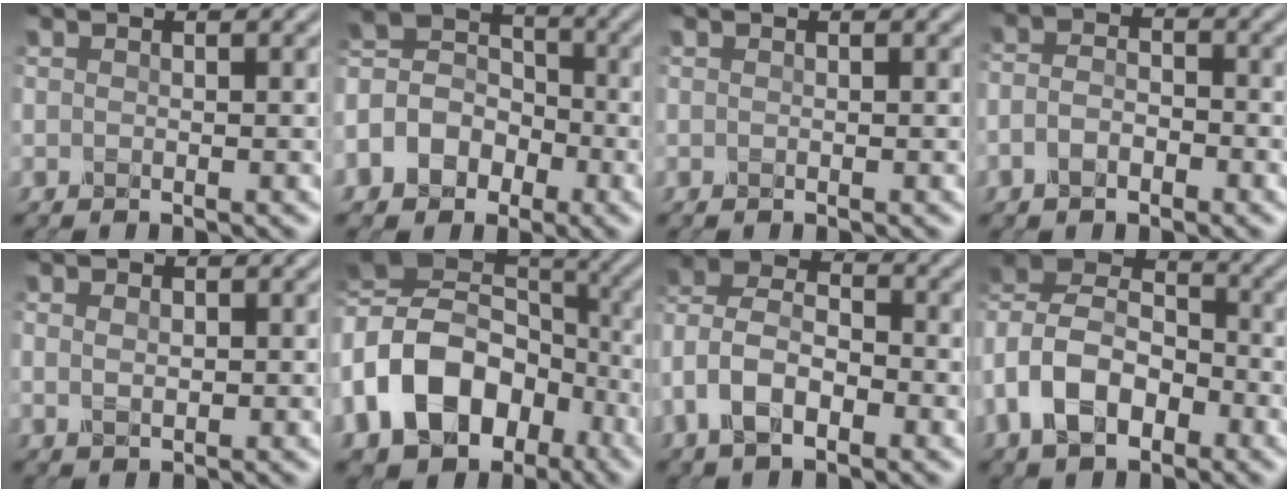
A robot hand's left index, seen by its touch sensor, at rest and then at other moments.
{"total": 6.5, "force": [-2.8, 5.2, 2.7], "torque": [-0.052, 0.011, -0.068]}
{"total": 0.0}
{"total": 2.4, "force": [-1.2, 1.5, 1.5], "torque": [-0.031, 0.005, -0.031]}
{"total": 1.4, "force": [0.3, 1.0, 0.9], "torque": [-0.014, 0.004, 0.006]}
{"total": 15.1, "force": [-4.3, 11.4, 9.0], "torque": [-0.190, -0.009, -0.081]}
{"total": 6.6, "force": [-2.1, 4.1, 4.7], "torque": [-0.095, 0.012, -0.052]}
{"total": 10.0, "force": [-3.1, 7.0, 6.4], "torque": [-0.118, 0.011, -0.074]}